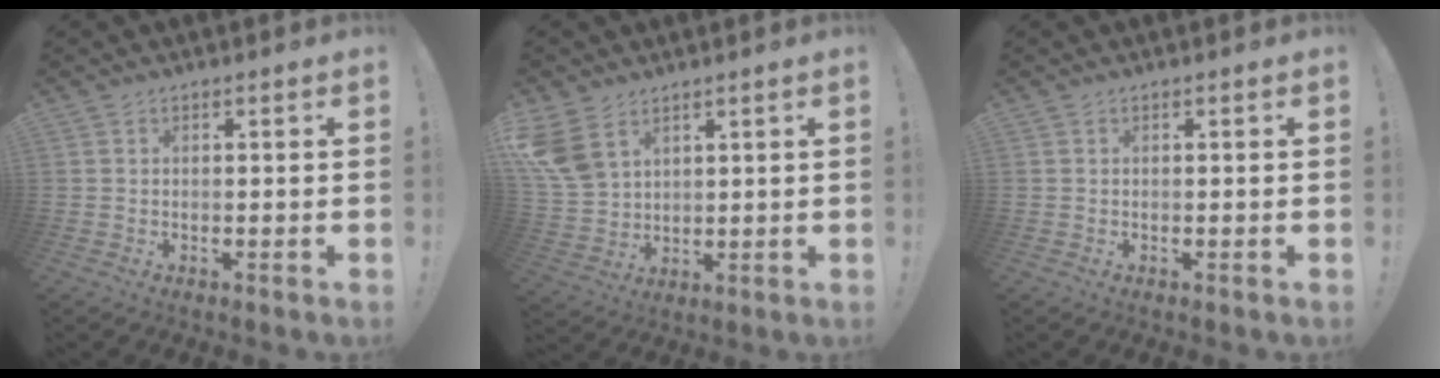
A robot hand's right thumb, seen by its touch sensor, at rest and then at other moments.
{"total": 10.2, "force": [5.9, 6.4, 5.3], "torque": [-0.102, -0.026, 0.118]}
{"total": 0.0}